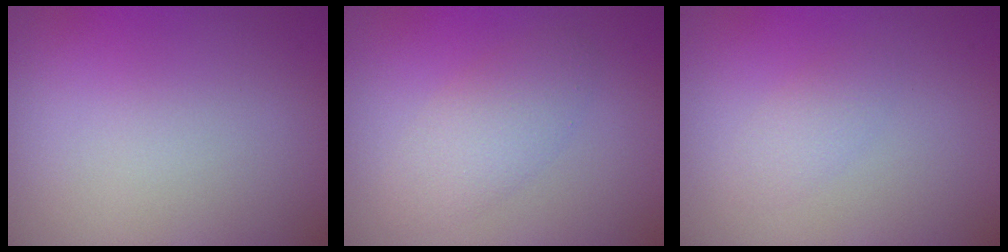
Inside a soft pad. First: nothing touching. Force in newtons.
{"total": 2.8, "press": 2.8, "slide": 0.2}
{"total": 1.4, "press": 1.4, "slide": 0.1}